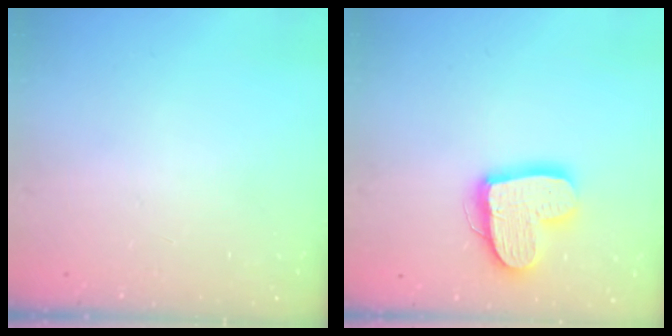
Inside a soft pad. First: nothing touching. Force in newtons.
{"total": 16.5, "press": 16.5, "slide": 1.6}